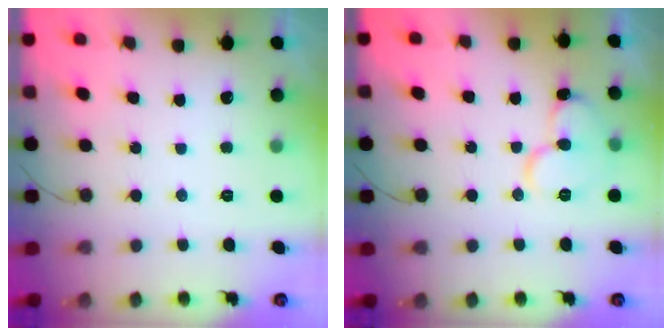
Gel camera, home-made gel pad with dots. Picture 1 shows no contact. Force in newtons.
{"total": 11.6, "press": 11.5, "slide": 1.3}